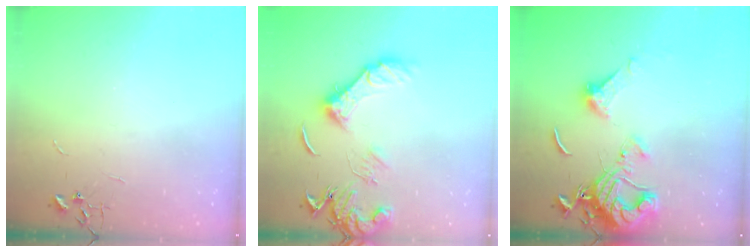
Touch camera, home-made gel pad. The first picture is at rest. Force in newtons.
{"total": 15.0, "press": 15.0, "slide": 0.8}
{"total": 15.3, "press": 15.3, "slide": 1.6}